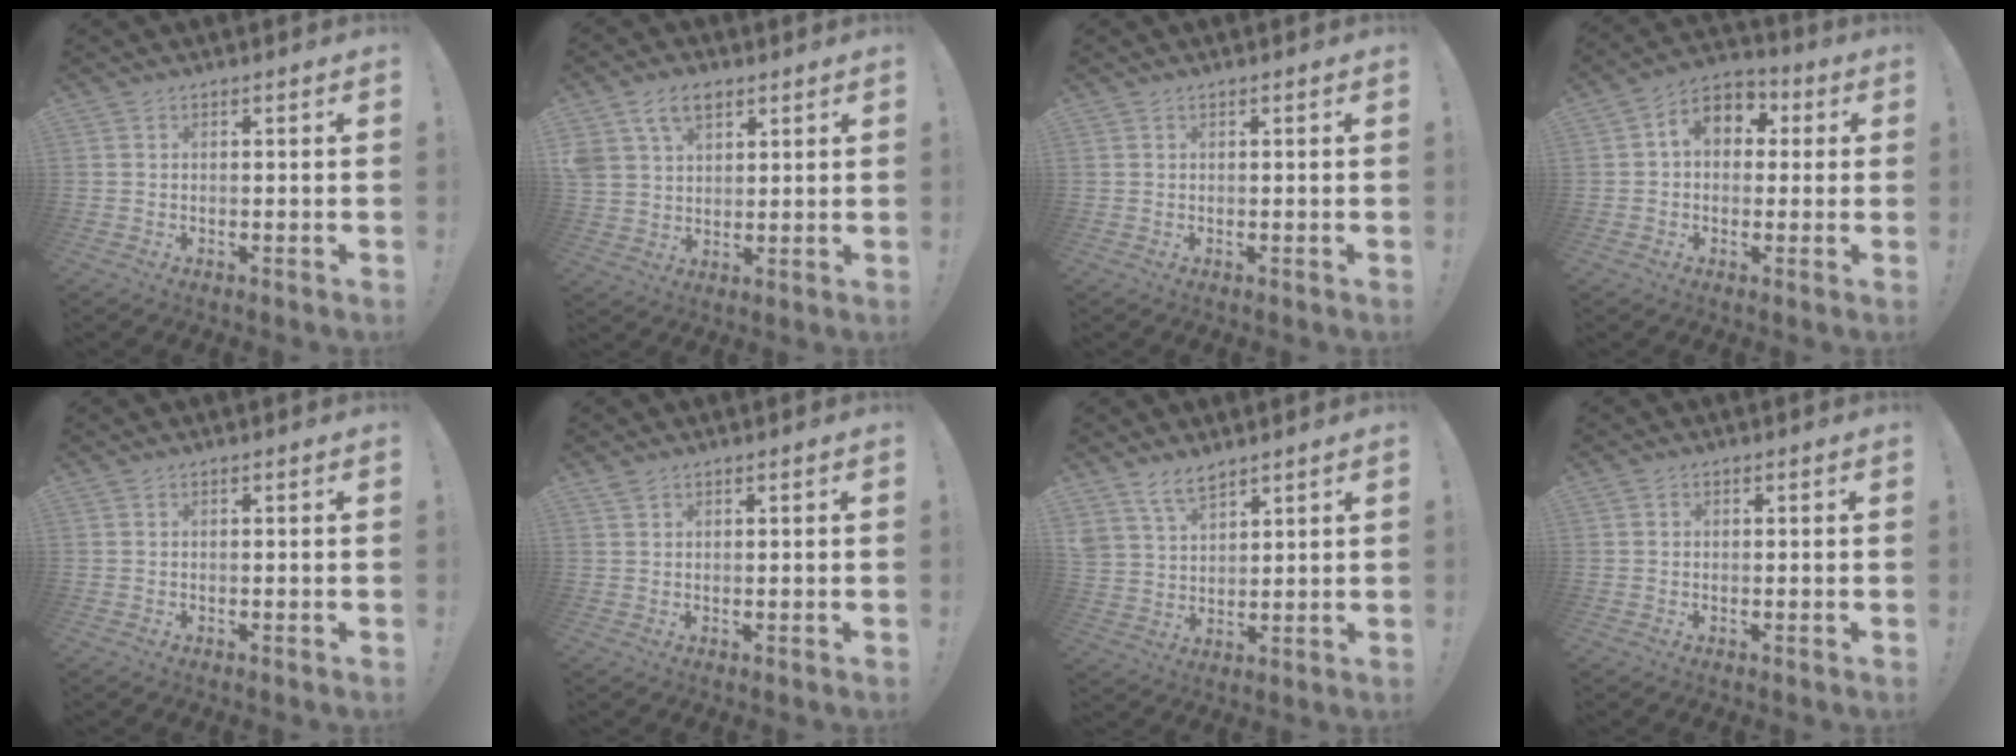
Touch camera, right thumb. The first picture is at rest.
{"total": 9.4, "force": [5.3, 6.2, 4.7], "torque": [-0.080, -0.010, 0.104]}
{"total": 0.0}
{"total": 8.6, "force": [1.6, 6.7, 5.2], "torque": [-0.071, 0.006, 0.033]}
{"total": 0.0}
{"total": 1.3, "force": [1.1, 0.3, 0.5], "torque": [-0.004, -0.004, 0.020]}
{"total": 7.4, "force": [6.0, 3.2, 2.9], "torque": [-0.063, -0.030, 0.116]}
{"total": 0.6, "force": [-0.1, 0.6, 0.1], "torque": [-0.001, 0.002, -0.001]}